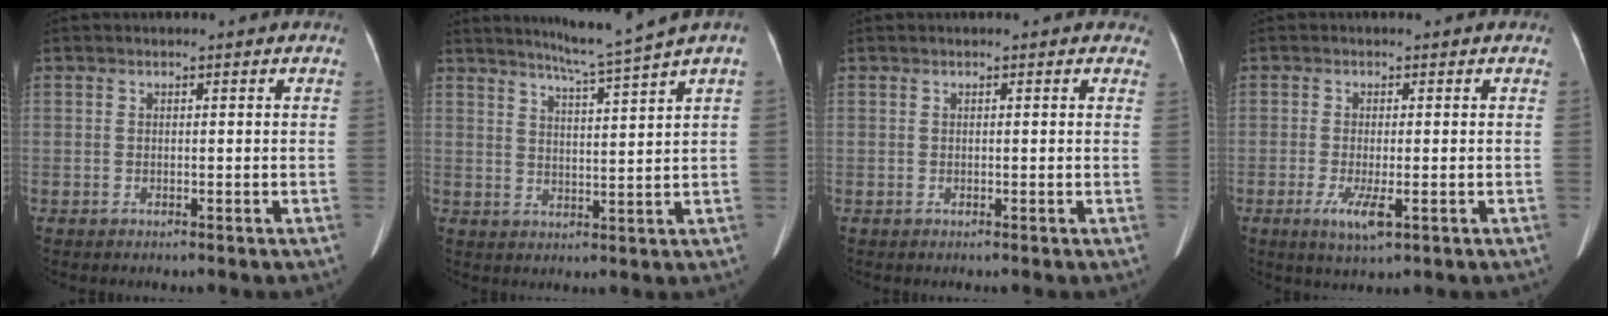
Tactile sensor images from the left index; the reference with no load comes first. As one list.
[{"total": 6.6, "force": [5.6, -2.0, 2.8], "torque": [-0.053, -0.011, 0.095]}, {"total": 2.8, "force": [2.4, 1.0, 1.2], "torque": [-0.007, 0.018, 0.018]}, {"total": 3.8, "force": [-1.2, 0.9, 3.5], "torque": [-0.066, -0.008, -0.015]}]